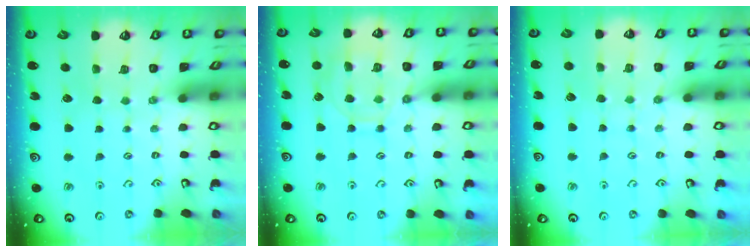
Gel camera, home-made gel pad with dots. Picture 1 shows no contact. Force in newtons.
{"total": 10.7, "press": 10.7, "slide": 1.0}
{"total": 5.1, "press": 5.1, "slide": 0.6}